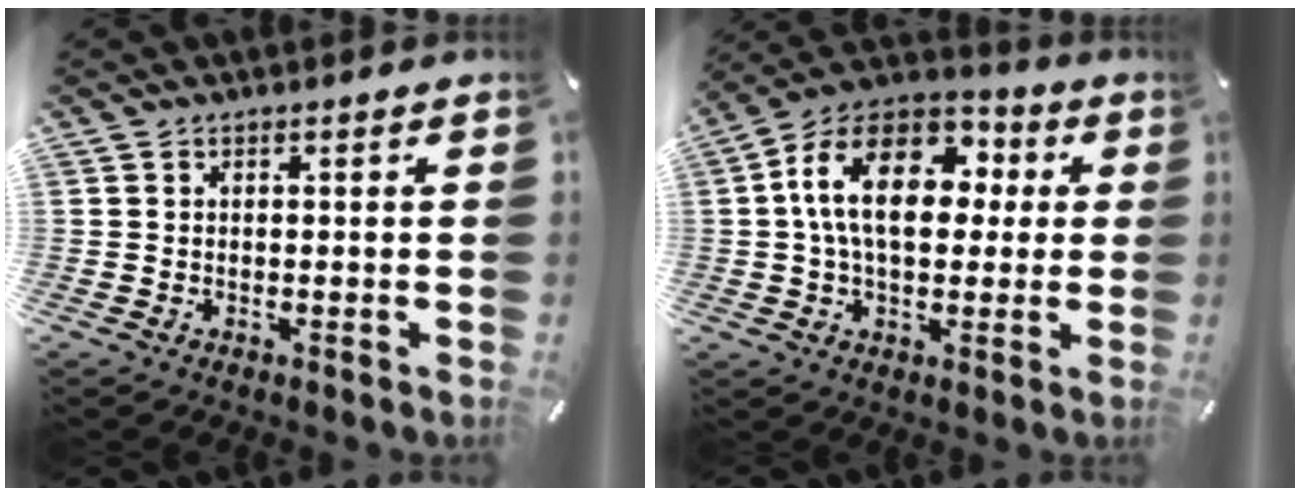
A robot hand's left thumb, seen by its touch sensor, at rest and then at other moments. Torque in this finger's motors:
{"motor_torque": [0.09, 1.98, 1.57, -1.21, 0.61]}